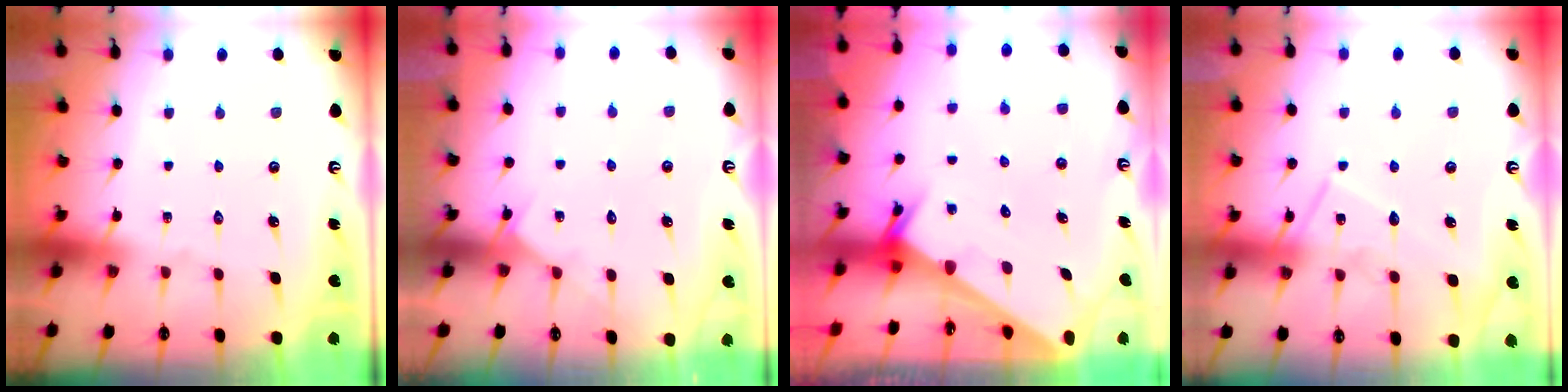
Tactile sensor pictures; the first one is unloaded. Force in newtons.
{"total": 5.0, "press": 5.0, "slide": 0.3}
{"total": 2.0, "press": 2.0, "slide": 0.1}
{"total": 10.5, "press": 10.5, "slide": 0.9}